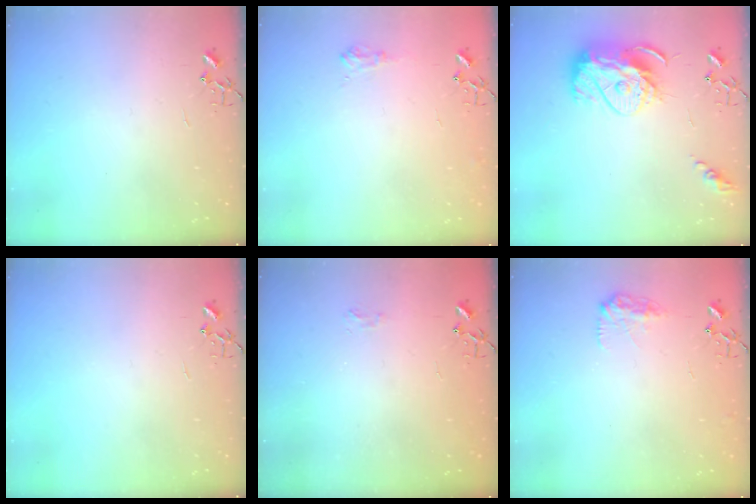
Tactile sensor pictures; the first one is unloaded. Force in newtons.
{"total": 7.7, "press": 7.7, "slide": 0.8}
{"total": 14.3, "press": 14.2, "slide": 1.3}
{"total": 0.0}
{"total": 5.2, "press": 5.1, "slide": 0.7}
{"total": 9.4, "press": 9.4, "slide": 0.3}